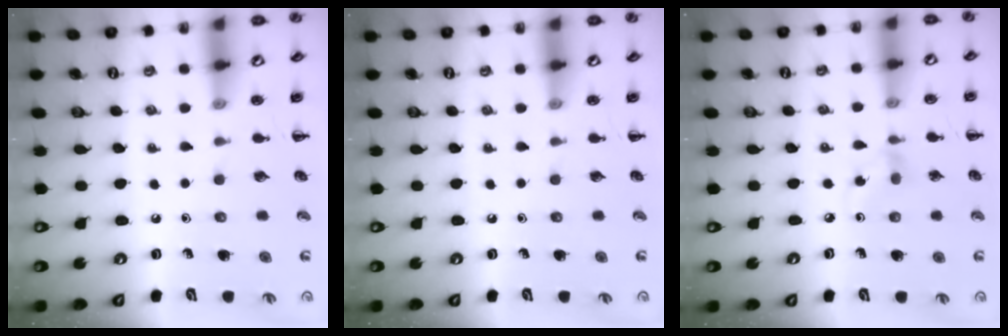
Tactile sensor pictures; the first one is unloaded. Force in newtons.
{"total": 0.0}
{"total": 3.6, "press": 3.4, "slide": 1.4}